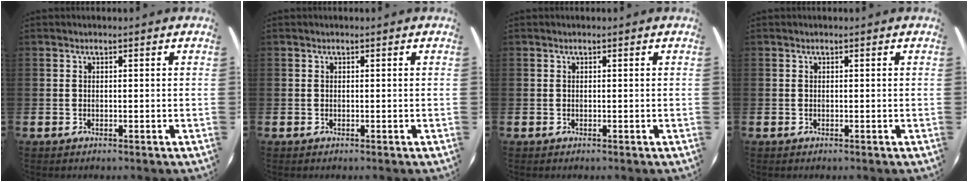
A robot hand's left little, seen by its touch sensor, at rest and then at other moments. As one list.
[{"total": 0.0}, {"total": 0.0}, {"total": 0.0}]